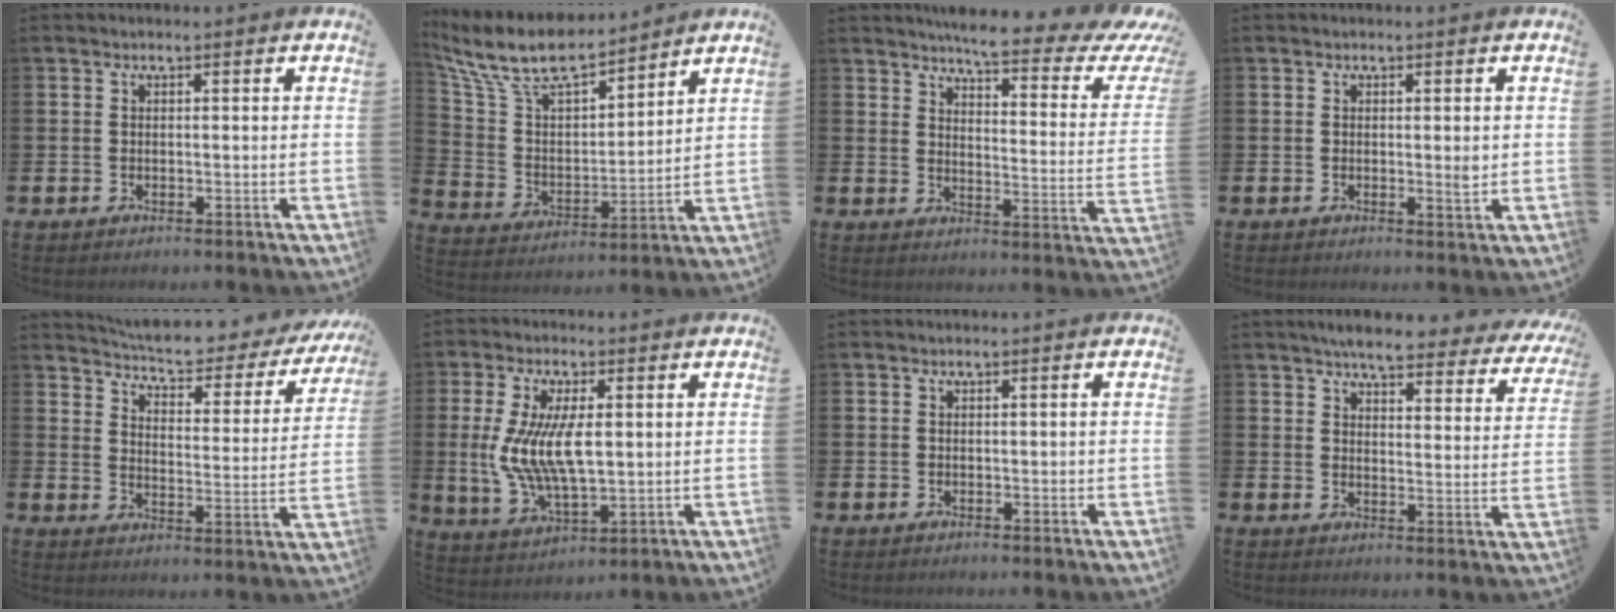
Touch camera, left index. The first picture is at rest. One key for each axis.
{"total": 10.1, "fx": 9.0, "fy": 2.5, "fz": 3.8, "tx": -0.120, "ty": -0.055, "tz": 0.159}
{"total": 5.5, "fx": 4.6, "fy": 0.7, "fz": 2.9, "tx": -0.063, "ty": -0.041, "tz": 0.067}
{"total": 1.3, "fx": 0.0, "fy": 0.3, "fz": 1.3, "tx": -0.011, "ty": -0.005, "tz": -0.003}
{"total": 5.7, "fx": 5.4, "fy": 0.8, "fz": 1.7, "tx": -0.054, "ty": -0.045, "tz": 0.086}
{"total": 8.7, "fx": 1.2, "fy": 4.0, "fz": 7.7, "tx": -0.166, "ty": -0.001, "tz": 0.018}
{"total": 0.0}
{"total": 5.7, "fx": 5.4, "fy": 0.9, "fz": 1.9, "tx": -0.043, "ty": -0.034, "tz": 0.090}